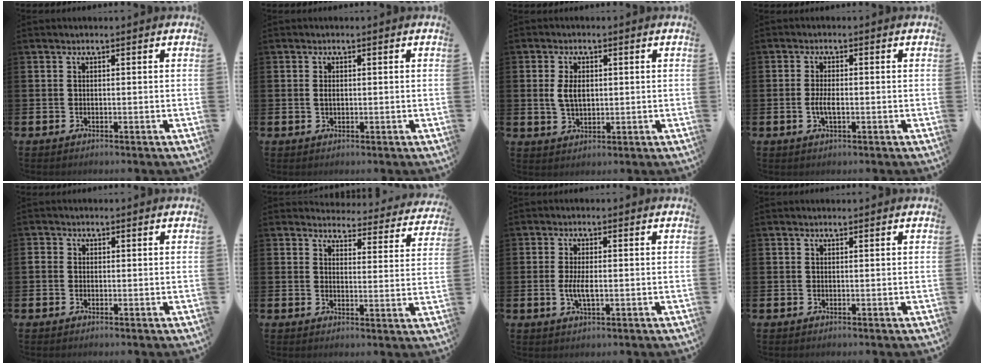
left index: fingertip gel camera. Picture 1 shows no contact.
{"total": 1.0, "force": [0.2, 0.7, 0.7], "torque": [0.001, -0.001, -0.001]}
{"total": 3.8, "force": [0.9, 2.3, 2.9], "torque": [-0.045, 0.002, 0.012]}
{"total": 2.6, "force": [-0.5, 1.0, 2.4], "torque": [-0.034, -0.002, -0.010]}
{"total": 0.9, "force": [0.0, 0.8, 0.4], "torque": [-0.008, 0.006, -0.002]}
{"total": 3.7, "force": [3.6, 0.9, 0.1], "torque": [-0.003, -0.037, 0.056]}
{"total": 3.2, "force": [-0.2, 1.2, 3.0], "torque": [-0.048, -0.002, -0.006]}
{"total": 0.0}